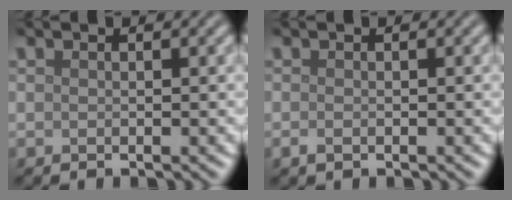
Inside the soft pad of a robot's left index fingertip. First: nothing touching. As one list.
[{"total": 0.7, "force": [-0.4, 0.4, 0.5], "torque": [-0.012, -0.003, -0.006]}]